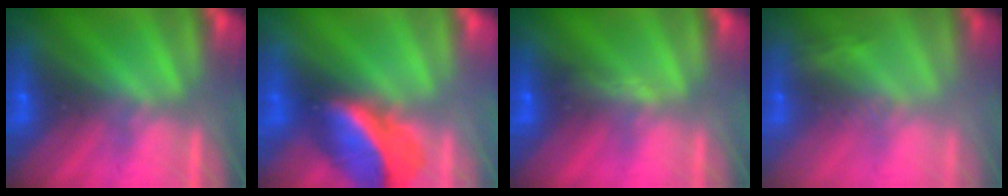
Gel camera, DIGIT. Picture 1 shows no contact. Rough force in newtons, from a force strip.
{"total": 2.5}
{"total": 2.9}
{"total": 2.8}